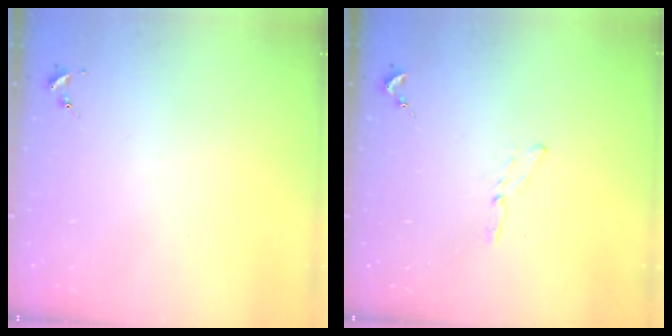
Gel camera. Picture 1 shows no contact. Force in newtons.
{"total": 3.4, "press": 3.4, "slide": 0.3}